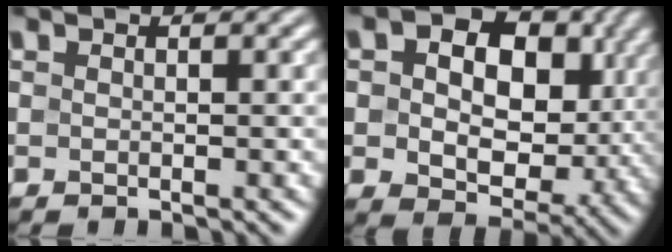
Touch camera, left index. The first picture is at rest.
{"total": 14.1, "force": [3.2, 9.8, 9.6], "torque": [-0.128, -0.004, 0.065]}